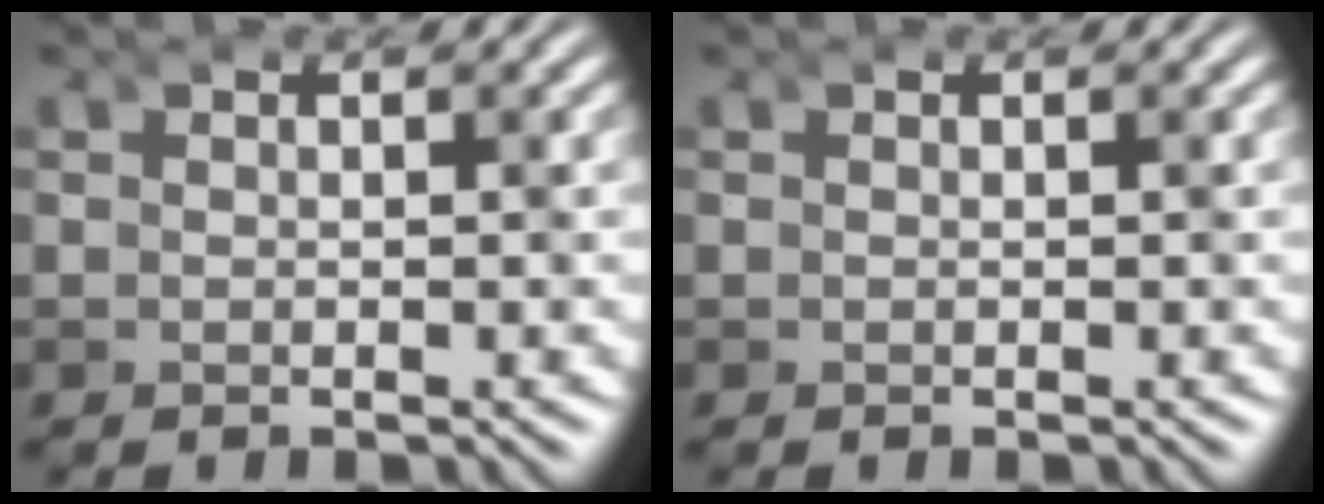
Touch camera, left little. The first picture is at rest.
{"total": 0.0}